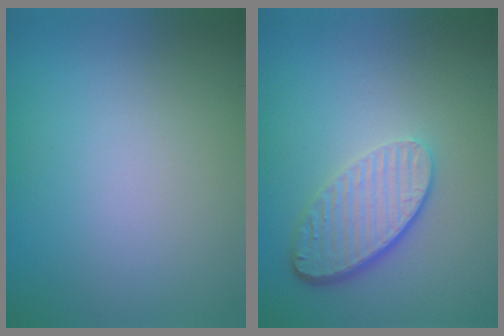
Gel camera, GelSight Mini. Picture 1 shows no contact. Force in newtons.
{"total": 4.6, "press": 3.4, "slide": 3.1}